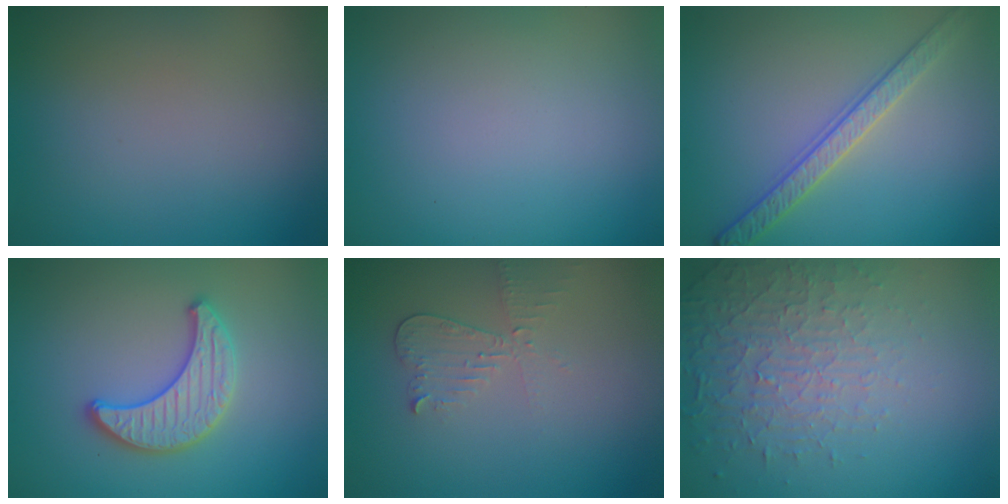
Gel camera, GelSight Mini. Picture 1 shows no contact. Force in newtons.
{"total": 0.0}
{"total": 3.2, "press": 3.1, "slide": 0.5}
{"total": 3.4, "press": 3.4, "slide": 0.2}
{"total": 2.1, "press": 2.1, "slide": 0.1}
{"total": 4.5, "press": 3.1, "slide": 3.3}